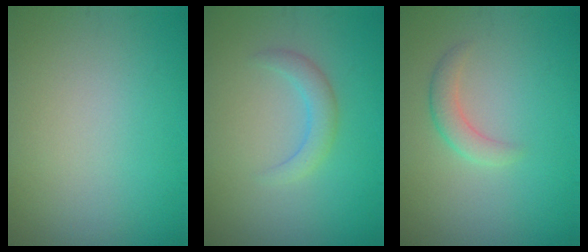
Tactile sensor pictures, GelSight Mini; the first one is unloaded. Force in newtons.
{"total": 2.1, "press": 2.0, "slide": 0.3}
{"total": 1.9, "press": 1.9, "slide": 0.1}